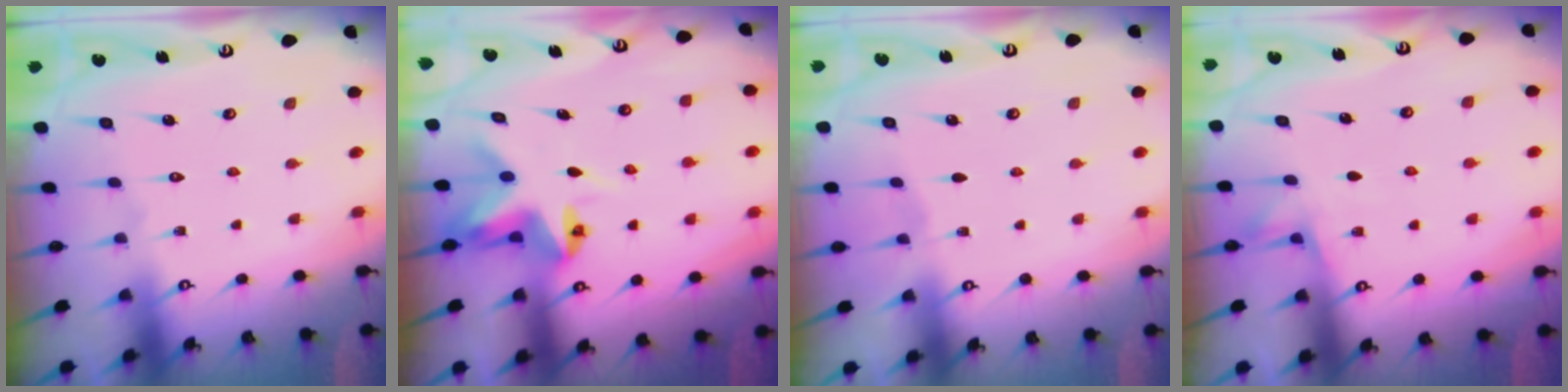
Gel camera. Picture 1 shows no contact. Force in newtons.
{"total": 5.0, "press": 5.0, "slide": 0.4}
{"total": 1.4, "press": 1.3, "slide": 0.4}
{"total": 5.8, "press": 5.8, "slide": 0.3}